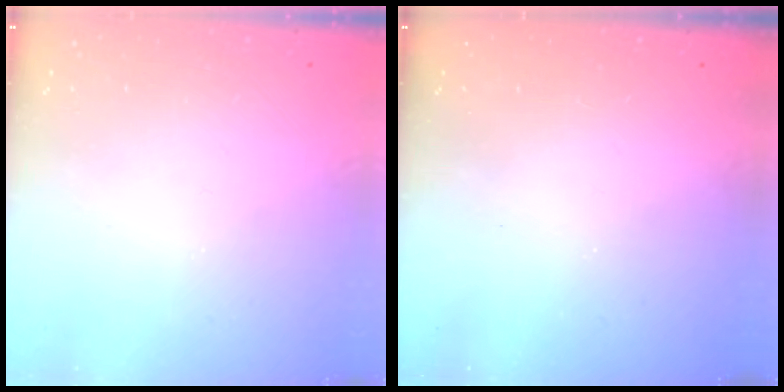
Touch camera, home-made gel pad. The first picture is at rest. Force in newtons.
{"total": 0.0}